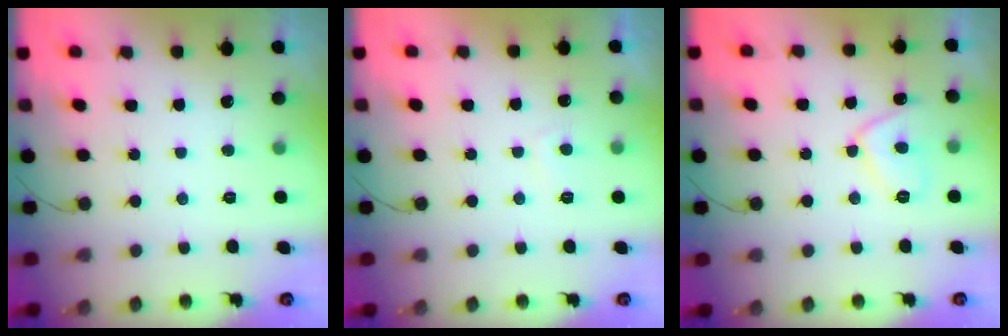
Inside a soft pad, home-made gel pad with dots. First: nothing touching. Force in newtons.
{"total": 1.6, "press": 1.5, "slide": 0.5}
{"total": 8.3, "press": 8.2, "slide": 1.1}